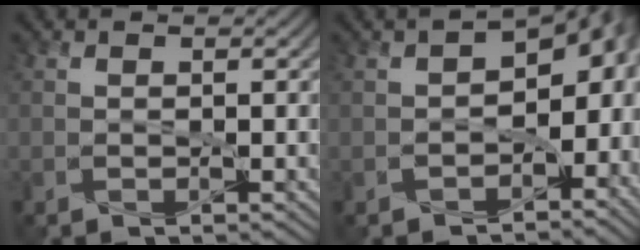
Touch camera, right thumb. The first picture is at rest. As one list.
[{"total": 11.4, "force": [-2.6, 7.0, 8.6], "torque": [-0.101, -0.025, -0.027]}]